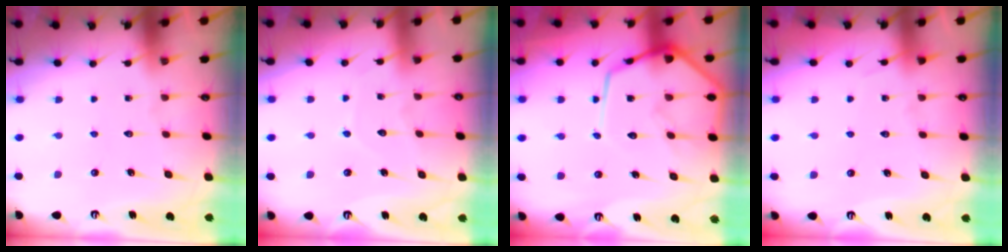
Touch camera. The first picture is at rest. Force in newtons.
{"total": 5.3, "press": 5.3, "slide": 0.6}
{"total": 13.7, "press": 13.7, "slide": 1.3}
{"total": 3.8, "press": 3.8, "slide": 0.6}